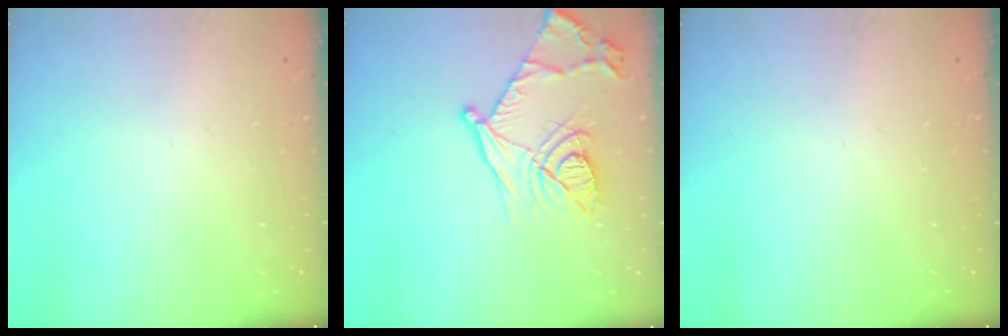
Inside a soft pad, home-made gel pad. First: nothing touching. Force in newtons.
{"total": 16.2, "press": 16.2, "slide": 1.4}
{"total": 0.0}